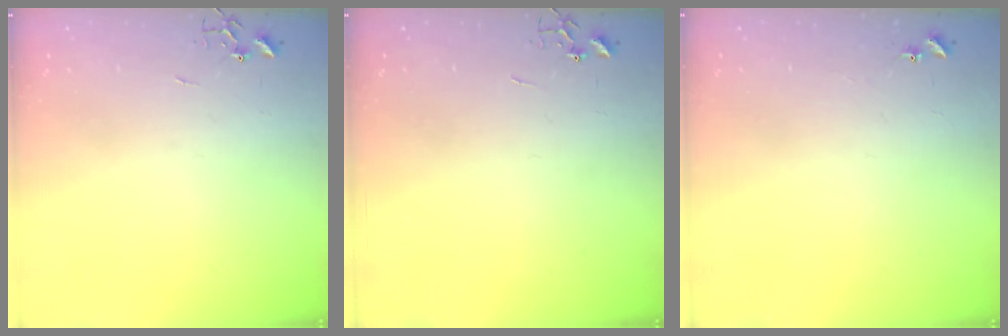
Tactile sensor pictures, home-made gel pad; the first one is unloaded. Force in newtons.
{"total": 0.0}
{"total": 4.3, "press": 4.2, "slide": 0.6}